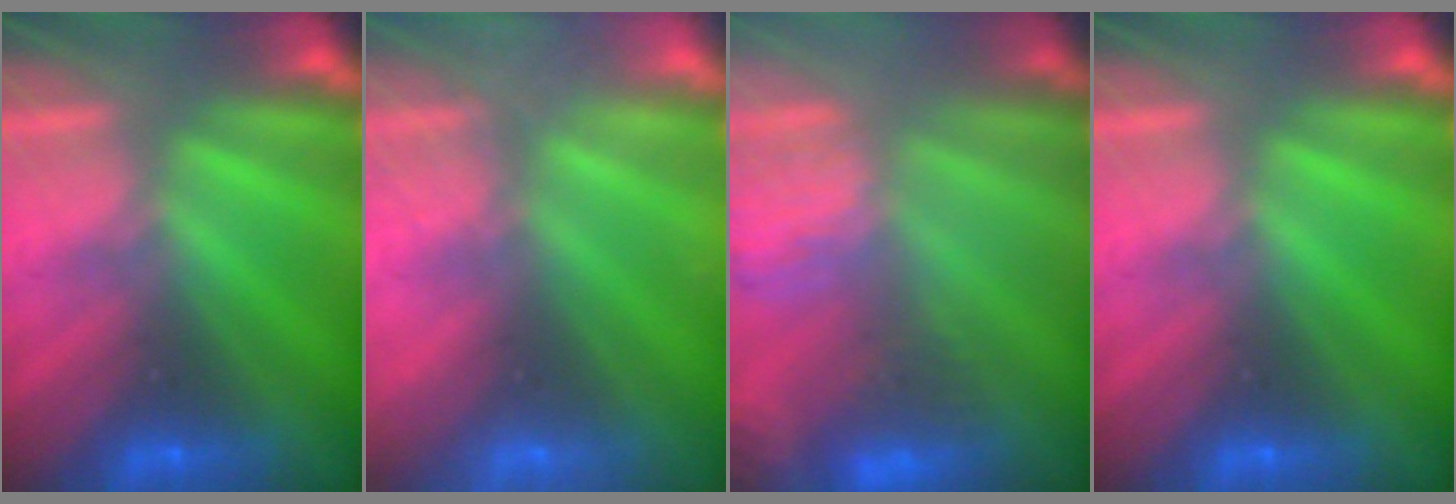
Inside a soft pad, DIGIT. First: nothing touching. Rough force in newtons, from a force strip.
{"total": 2.4}
{"total": 4.8}
{"total": 0.0}